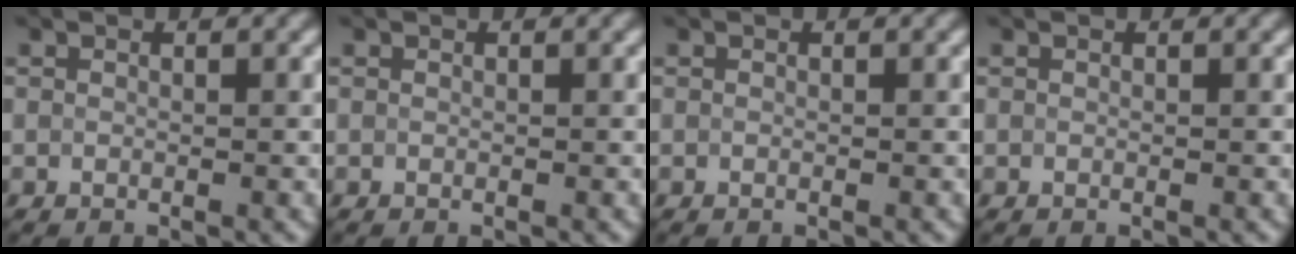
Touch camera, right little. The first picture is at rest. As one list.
[{"total": 0.0}, {"total": 0.0}, {"total": 0.0}]